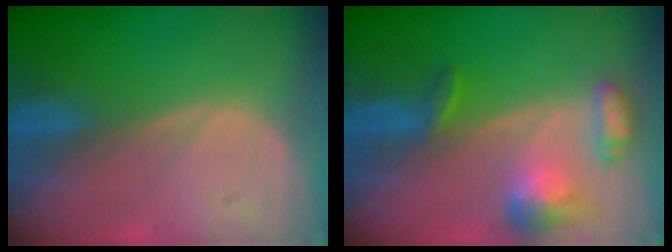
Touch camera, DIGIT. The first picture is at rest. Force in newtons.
{"total": 6.9, "press": 6.4, "slide": 2.6}